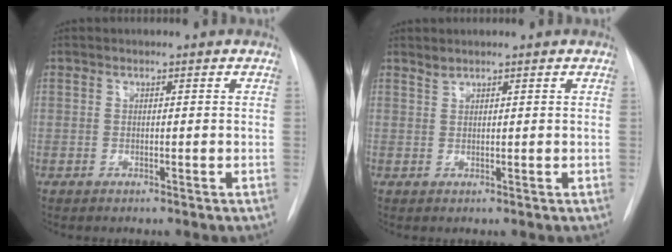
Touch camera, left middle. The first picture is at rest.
{"total": 0.9, "force": [0.9, 0.0, 0.1], "torque": [-0.004, -0.001, 0.019]}